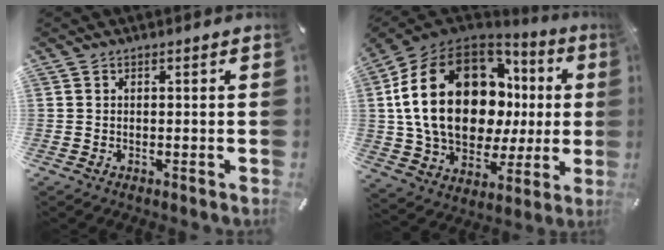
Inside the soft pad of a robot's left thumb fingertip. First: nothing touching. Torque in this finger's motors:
{"motor_torque": [2.55, 2.46, 2.77, 0.00, 1.05]}